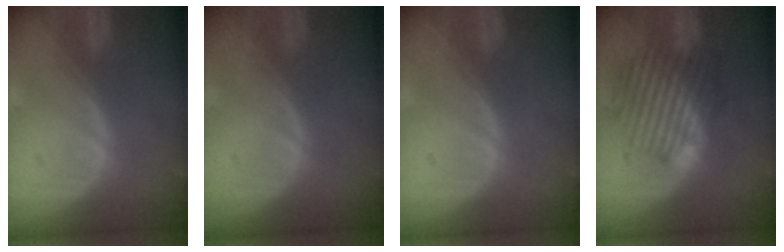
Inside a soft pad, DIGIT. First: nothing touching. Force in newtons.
{"total": 0.0}
{"total": 0.0}
{"total": 8.6, "press": 8.5, "slide": 1.5}